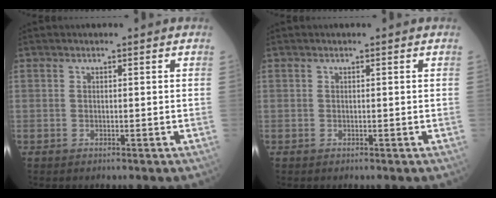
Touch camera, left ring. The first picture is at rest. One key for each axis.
{"total": 0.0}